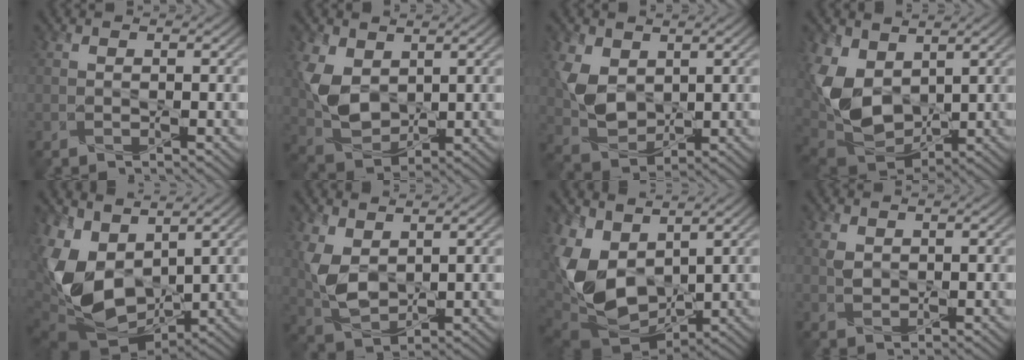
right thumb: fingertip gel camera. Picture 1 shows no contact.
{"total": 7.4, "force": [1.8, 5.2, 5.0], "torque": [-0.130, -0.007, 0.042]}
{"total": 6.6, "force": [1.7, 4.8, 4.1], "torque": [-0.106, -0.006, 0.040]}
{"total": 10.9, "force": [2.5, 7.4, 7.6], "torque": [-0.209, -0.004, 0.052]}
{"total": 14.8, "force": [2.2, 9.9, 10.9], "torque": [-0.285, -0.026, 0.055]}
{"total": 6.3, "force": [1.9, 4.0, 4.5], "torque": [-0.115, -0.007, 0.040]}
{"total": 13.5, "force": [2.6, 8.9, 9.8], "torque": [-0.263, -0.011, 0.055]}
{"total": 1.6, "force": [0.6, 1.2, 0.9], "torque": [-0.027, -0.001, 0.015]}